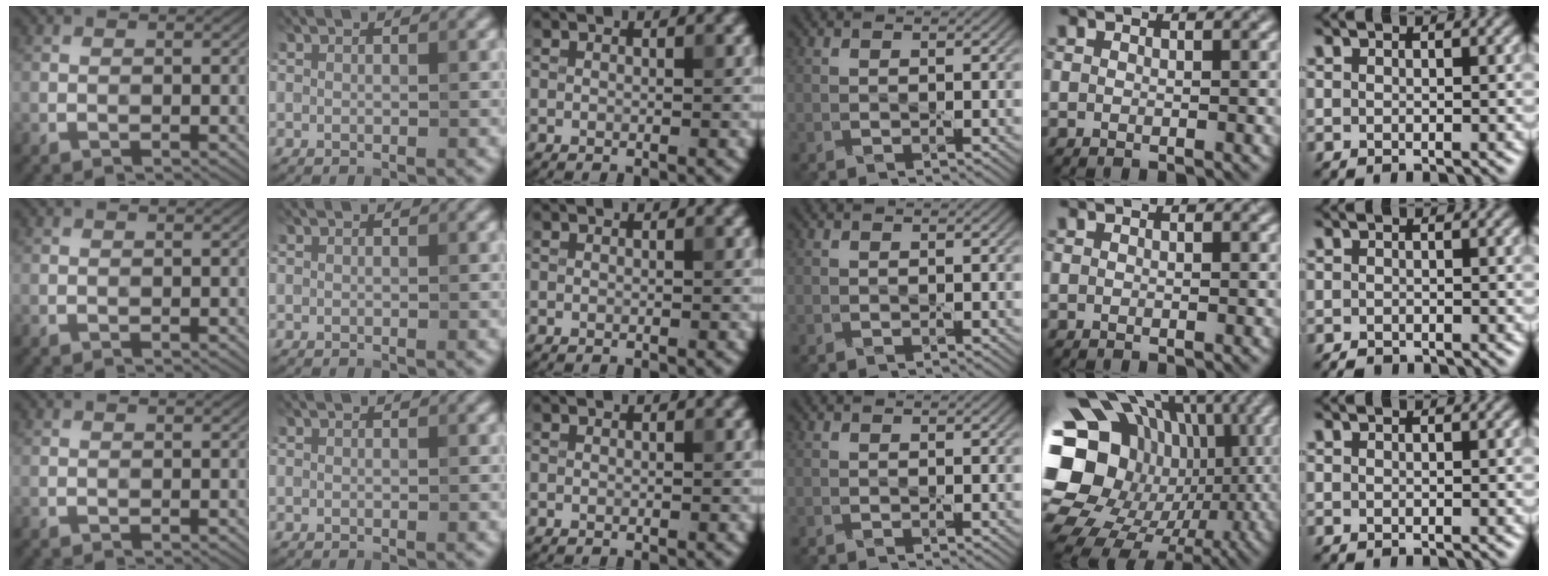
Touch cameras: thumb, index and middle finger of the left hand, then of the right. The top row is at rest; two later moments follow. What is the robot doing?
{"motion": "press", "object": "keyboard"}